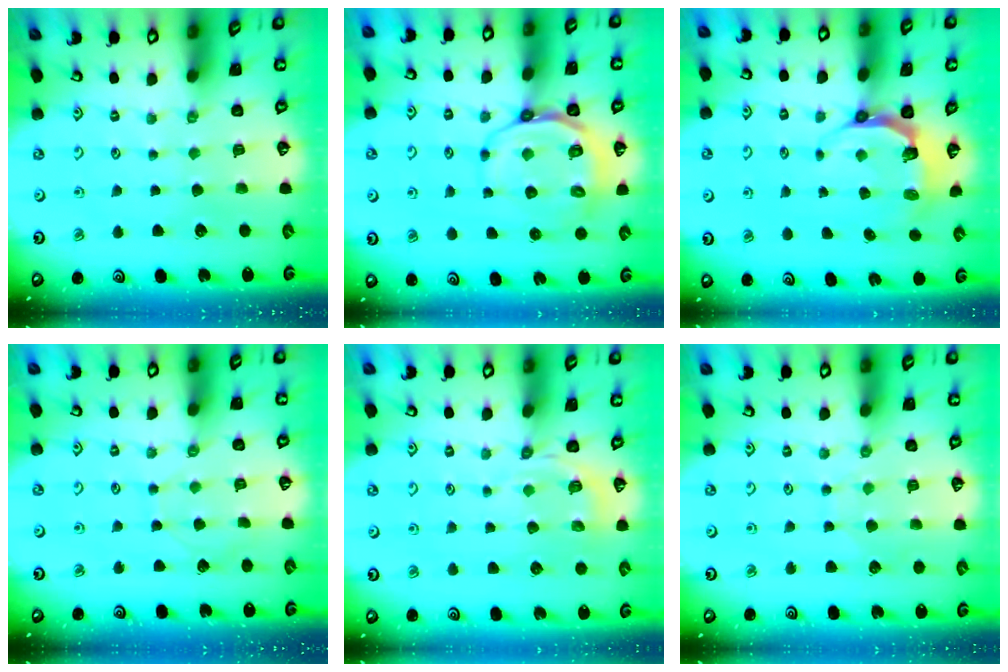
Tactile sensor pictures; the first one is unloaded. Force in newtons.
{"total": 9.8, "press": 9.5, "slide": 2.4}
{"total": 6.2, "press": 5.0, "slide": 3.6}
{"total": 4.1, "press": 4.1, "slide": 0.4}
{"total": 5.0, "press": 4.5, "slide": 2.3}
{"total": 4.9, "press": 4.9, "slide": 0.5}